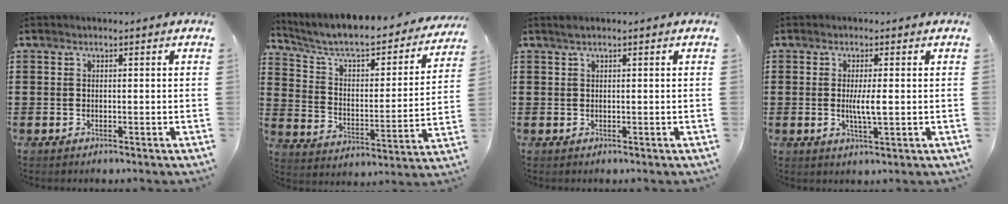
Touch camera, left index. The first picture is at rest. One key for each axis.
{"total": 6.4, "fx": 5.5, "fy": 1.3, "fz": 2.9, "tx": -0.082, "ty": -0.046, "tz": 0.089}
{"total": 0.6, "fx": 0.4, "fy": 0.0, "fz": 0.4, "tx": -0.007, "ty": 0.000, "tz": 0.008}
{"total": 3.5, "fx": 0.1, "fy": 0.4, "fz": 3.5, "tx": -0.063, "ty": -0.004, "tz": 0.000}